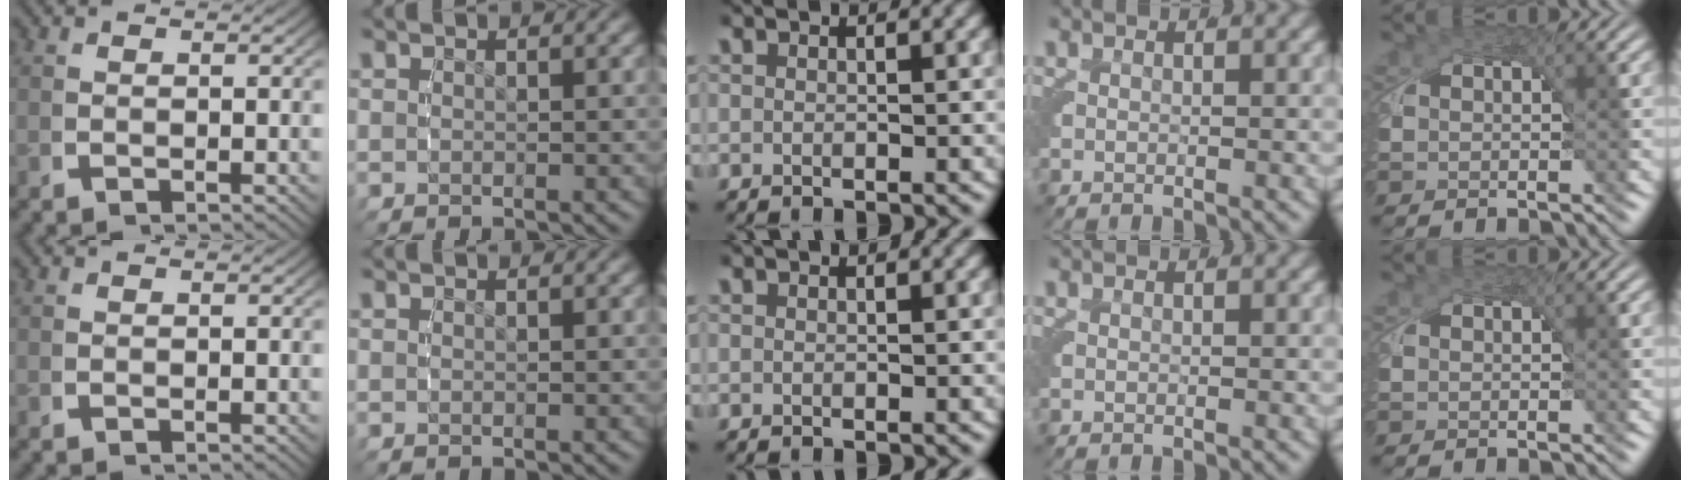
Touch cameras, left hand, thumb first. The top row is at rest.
{}